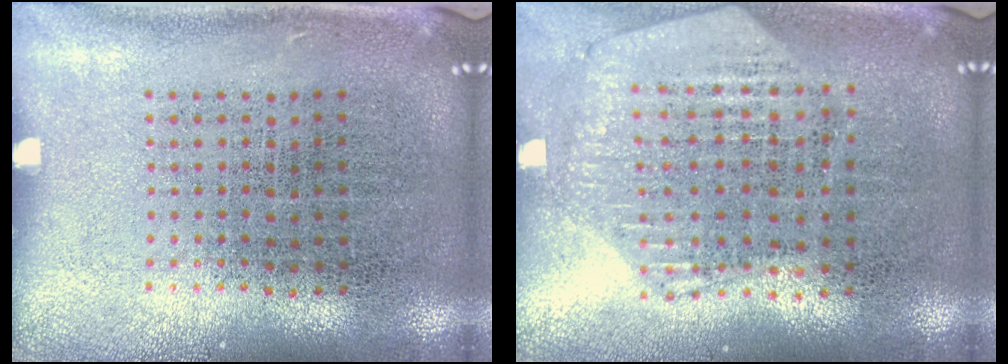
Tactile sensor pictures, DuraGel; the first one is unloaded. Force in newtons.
{"total": 1.2, "press": 1.2, "slide": 0.2}